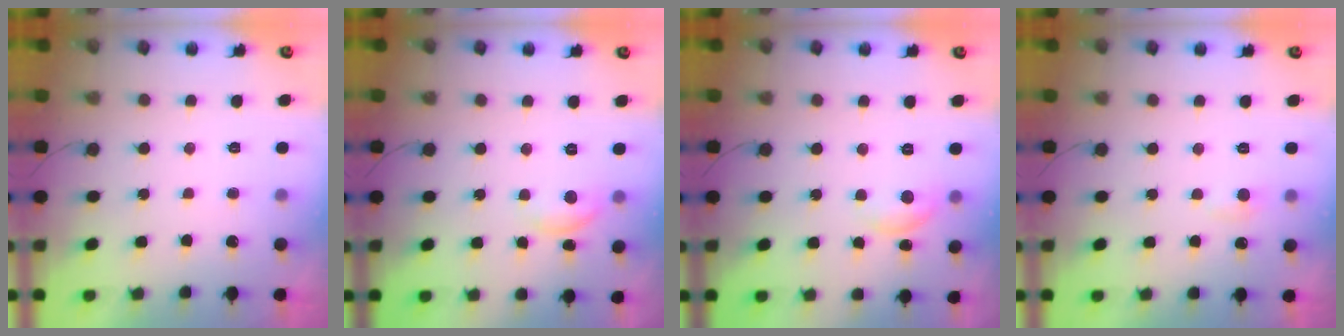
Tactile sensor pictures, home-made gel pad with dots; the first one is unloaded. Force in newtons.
{"total": 6.0, "press": 6.0, "slide": 0.4}
{"total": 6.9, "press": 6.9, "slide": 0.5}
{"total": 5.3, "press": 5.3, "slide": 0.7}